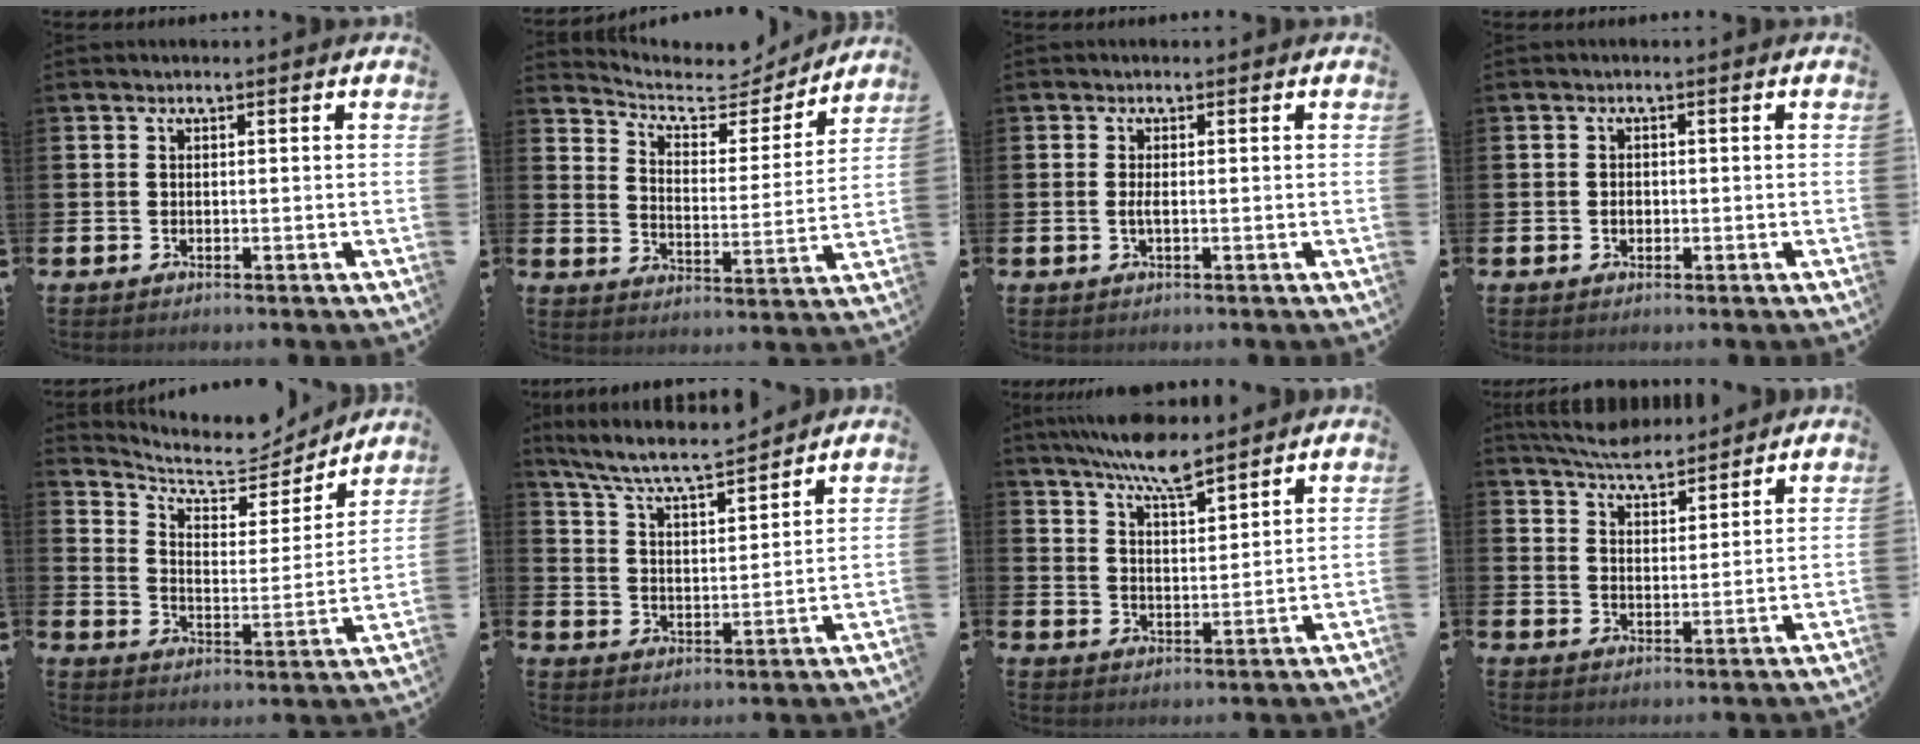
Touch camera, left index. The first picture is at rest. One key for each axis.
{"total": 7.0, "fx": 6.3, "fy": 2.5, "fz": 1.7, "tx": -0.066, "ty": -0.049, "tz": 0.106}
{"total": 1.0, "fx": -0.2, "fy": 0.2, "fz": 1.0, "tx": -0.025, "ty": 0.003, "tz": -0.003}
{"total": 1.1, "fx": -0.2, "fy": 0.9, "fz": 0.7, "tx": -0.004, "ty": 0.004, "tz": -0.007}
{"total": 7.4, "fx": 6.7, "fy": 2.5, "fz": 2.0, "tx": -0.064, "ty": -0.056, "tz": 0.109}
{"total": 7.4, "fx": 6.9, "fy": 0.6, "fz": 2.5, "tx": -0.080, "ty": -0.042, "tz": 0.121}
{"total": 7.1, "fx": 6.7, "fy": 0.8, "fz": 2.3, "tx": -0.061, "ty": -0.032, "tz": 0.121}
{"total": 5.6, "fx": 5.5, "fy": 0.8, "fz": 1.0, "tx": -0.033, "ty": -0.028, "tz": 0.099}